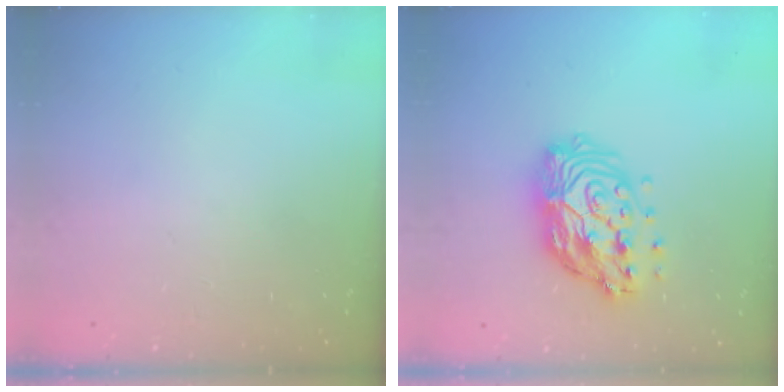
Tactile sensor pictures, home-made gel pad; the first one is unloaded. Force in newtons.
{"total": 17.1, "press": 17.0, "slide": 1.6}